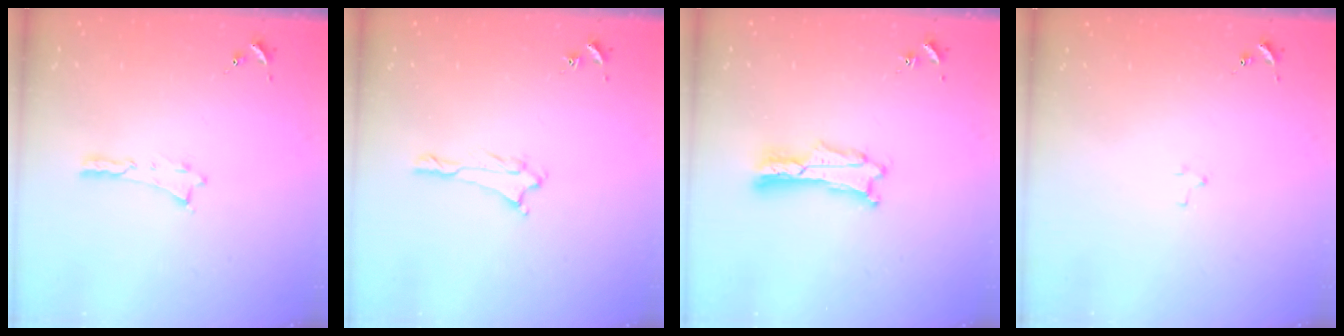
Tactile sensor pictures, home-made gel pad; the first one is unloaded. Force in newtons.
{"total": 1.6, "press": 1.6, "slide": 0.1}
{"total": 1.7, "press": 1.7, "slide": 0.3}
{"total": 2.1, "press": 2.1, "slide": 0.2}